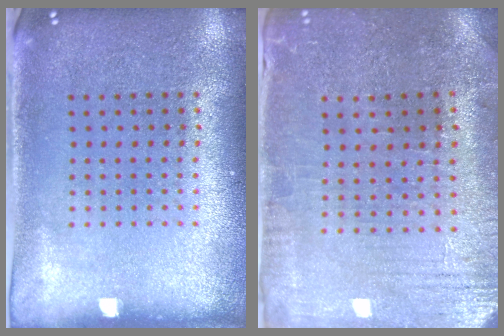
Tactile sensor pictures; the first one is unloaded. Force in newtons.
{"total": 0.6, "press": 0.5, "slide": 0.3}